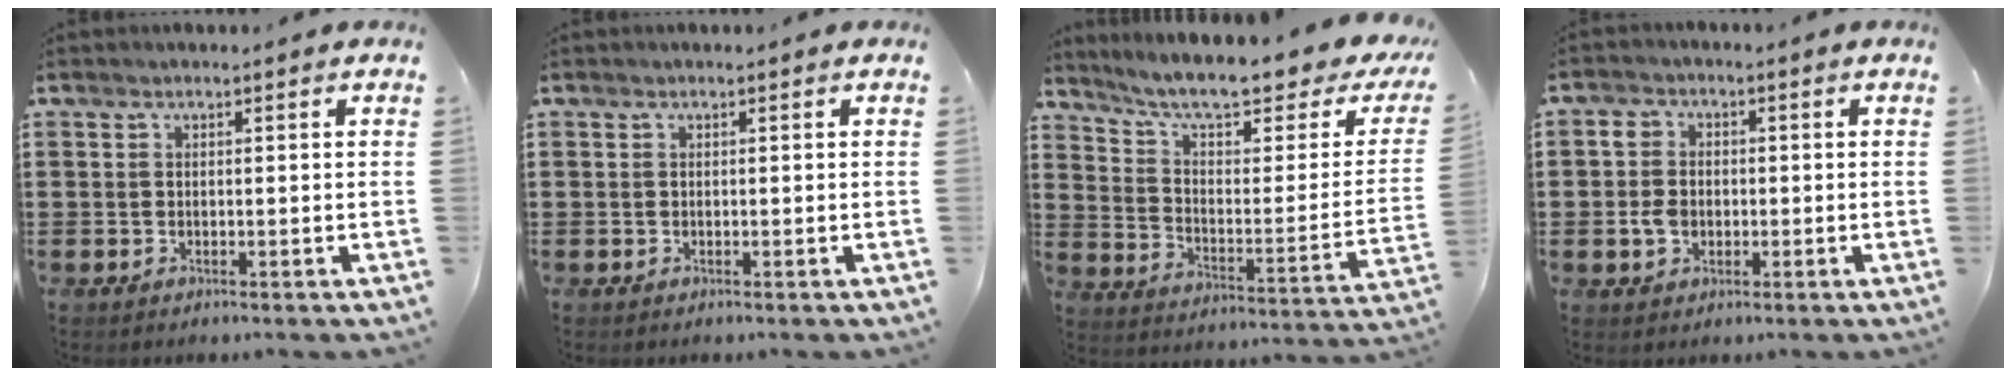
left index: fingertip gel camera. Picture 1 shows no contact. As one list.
[{"total": 0.0}, {"total": 8.9, "force": [7.0, 0.9, 5.3], "torque": [-0.115, -0.053, 0.114]}, {"total": 4.2, "force": [-0.7, 3.4, 2.4], "torque": [-0.063, 0.004, -0.018]}]